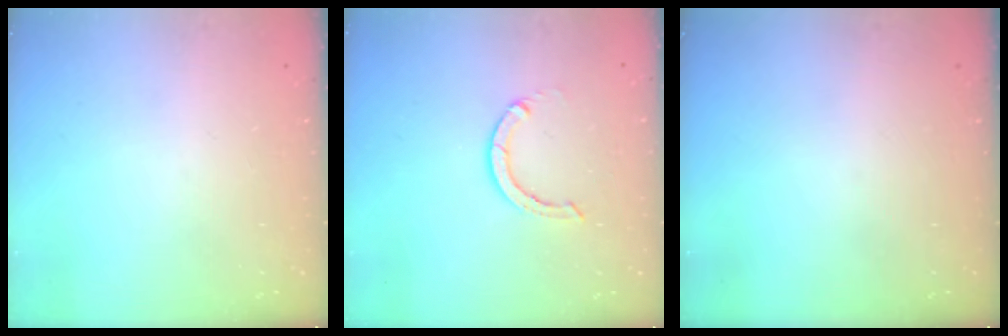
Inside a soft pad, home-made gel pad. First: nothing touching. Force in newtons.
{"total": 3.4, "press": 3.4, "slide": 0.3}
{"total": 0.0}